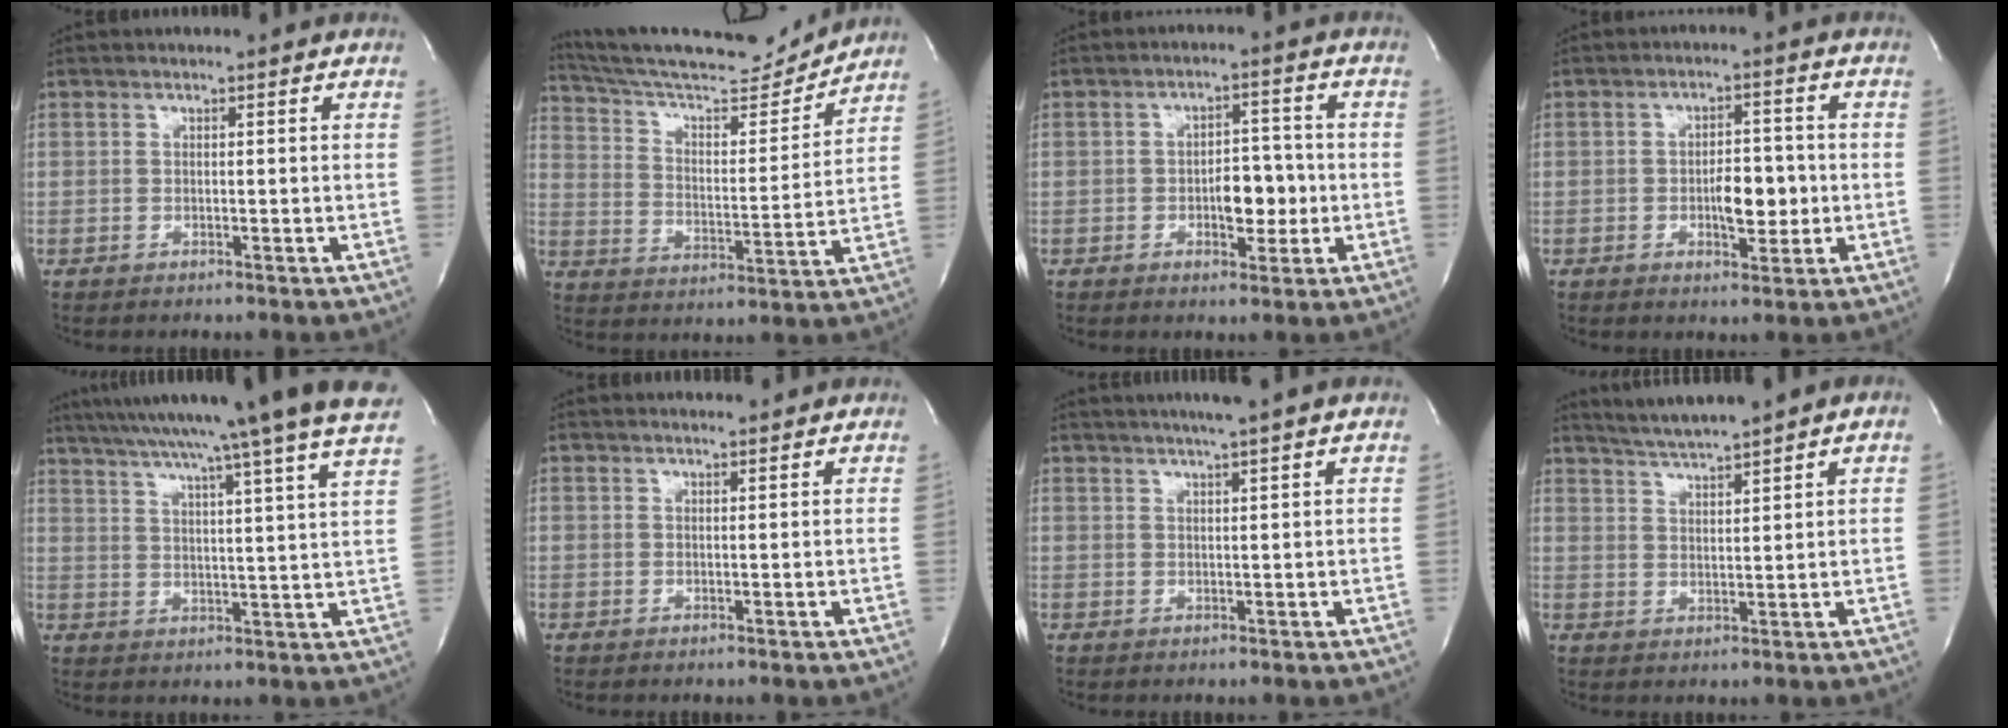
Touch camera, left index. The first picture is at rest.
{"total": 18.2, "force": [17.4, 0.7, 5.4], "torque": [-0.100, -0.023, 0.273]}
{"total": 5.6, "force": [-1.2, 2.8, 4.7], "torque": [-0.064, 0.008, -0.014]}
{"total": 5.6, "force": [-1.0, 2.4, 5.0], "torque": [-0.072, 0.001, -0.012]}
{"total": 23.8, "force": [20.1, -1.7, 12.5], "torque": [-0.215, -0.022, 0.267]}
{"total": 1.7, "force": [1.7, 0.2, 0.3], "torque": [-0.012, 0.008, 0.025]}
{"total": 4.5, "force": [3.4, -1.0, 2.7], "torque": [-0.041, 0.009, 0.053]}
{"total": 5.1, "force": [4.5, -1.2, 2.2], "torque": [-0.047, 0.001, 0.086]}